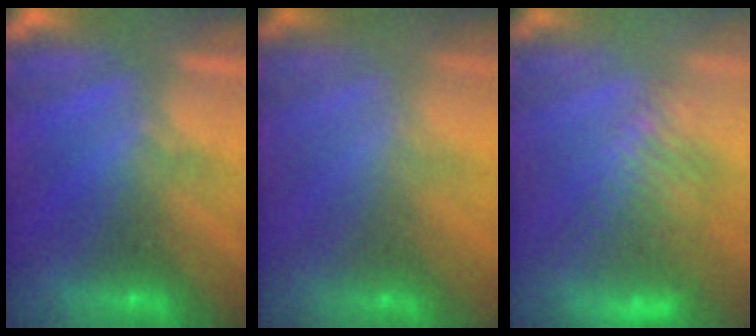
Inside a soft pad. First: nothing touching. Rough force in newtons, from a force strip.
{"total": 1.4}
{"total": 3.9}